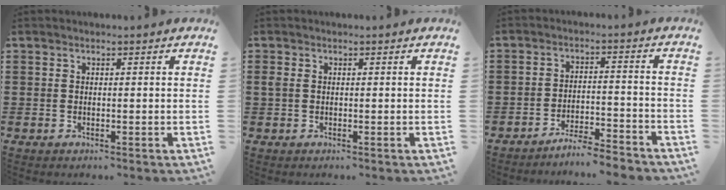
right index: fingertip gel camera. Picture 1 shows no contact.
{"total": 1.1, "force": [0.1, 0.8, 0.7], "torque": [-0.024, 0.003, -0.002]}
{"total": 4.7, "force": [-4.6, -0.1, 1.0], "torque": [-0.019, 0.001, -0.092]}